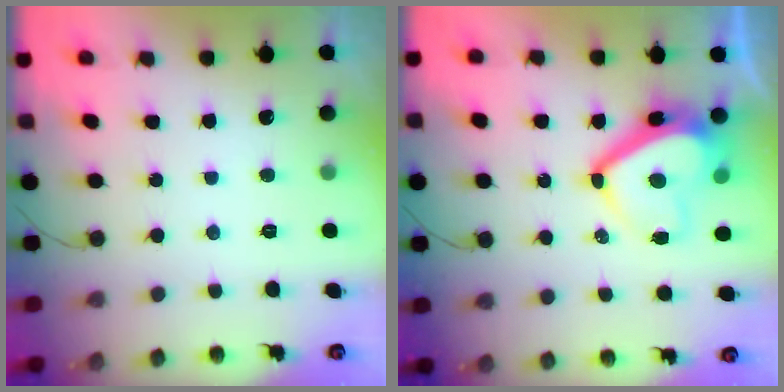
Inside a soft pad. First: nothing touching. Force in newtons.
{"total": 13.4, "press": 13.3, "slide": 1.6}